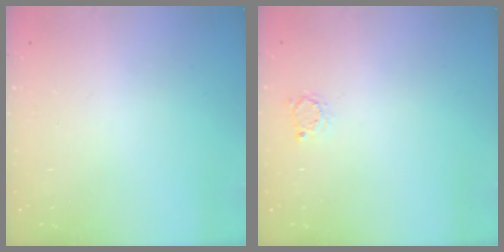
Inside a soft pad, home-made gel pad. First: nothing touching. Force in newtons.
{"total": 2.4, "press": 2.3, "slide": 0.3}